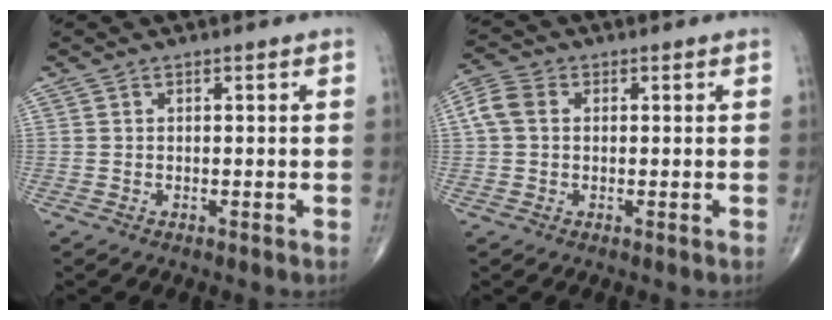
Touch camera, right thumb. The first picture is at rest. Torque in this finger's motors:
{"motor_torque": [-0.24, 0.27, 0.10, -0.03, 0.03]}